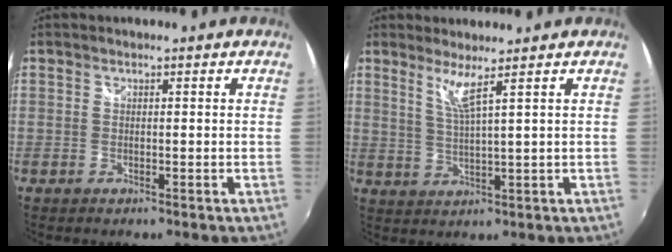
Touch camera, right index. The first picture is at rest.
{"total": 3.8, "force": [2.5, -0.9, 2.7], "torque": [-0.057, -0.011, 0.048]}